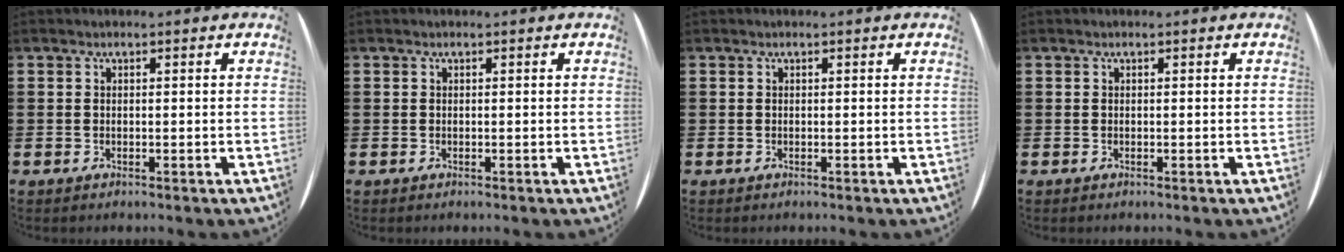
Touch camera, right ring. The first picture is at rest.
{"total": 0.0}
{"total": 0.0}
{"total": 0.0}